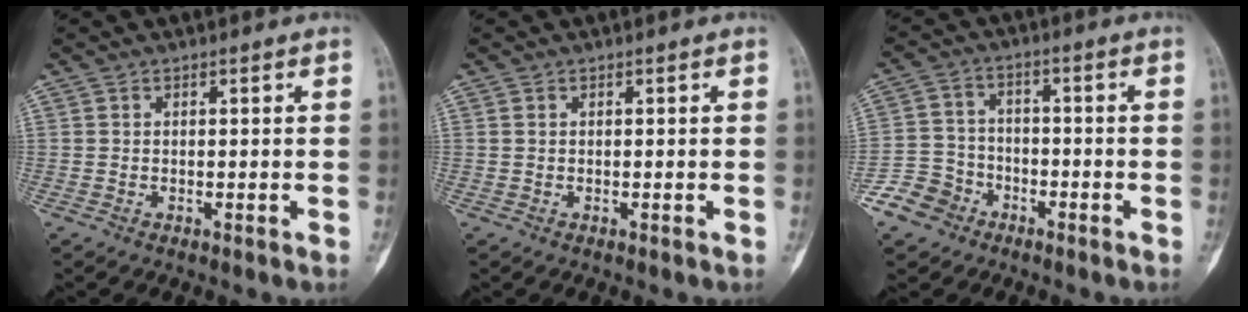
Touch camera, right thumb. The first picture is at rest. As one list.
[{"total": 0.0}, {"total": 7.7, "force": [-4.8, 5.9, 1.4], "torque": [-0.006, 0.034, -0.096]}]